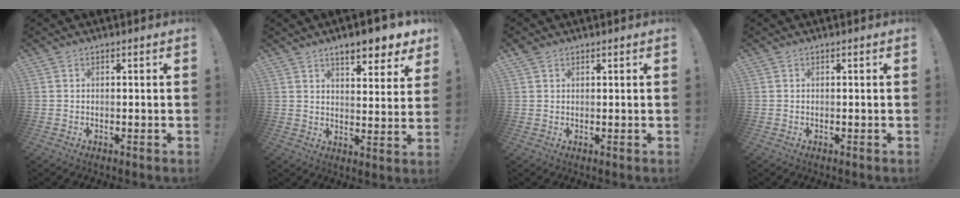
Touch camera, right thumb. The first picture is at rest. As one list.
[{"total": 8.9, "force": [6.7, 2.0, 5.4], "torque": [-0.075, -0.047, 0.116]}, {"total": 1.7, "force": [1.4, 0.8, 0.4], "torque": [-0.001, -0.003, 0.026]}, {"total": 0.0}]